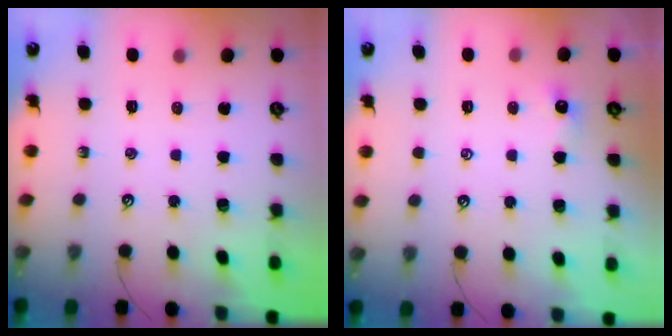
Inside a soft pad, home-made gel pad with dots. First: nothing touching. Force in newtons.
{"total": 0.6, "press": 0.3, "slide": 0.5}